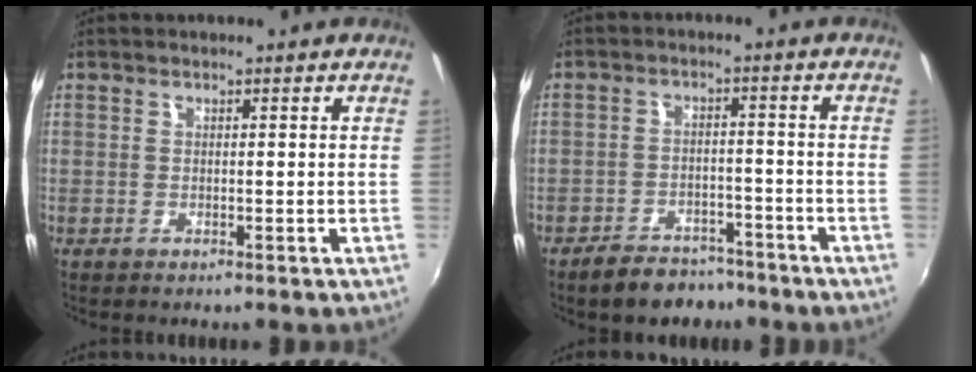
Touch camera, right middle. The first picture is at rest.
{"total": 8.3, "force": [-6.8, 3.9, 2.6], "torque": [-0.065, 0.012, -0.093]}